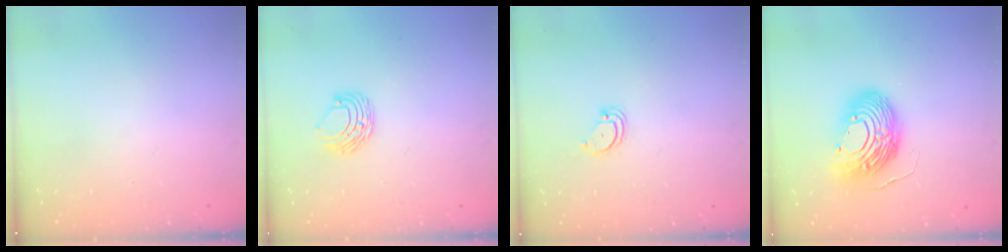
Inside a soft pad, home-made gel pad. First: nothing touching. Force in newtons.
{"total": 7.1, "press": 7.0, "slide": 0.7}
{"total": 3.0, "press": 3.0, "slide": 0.2}
{"total": 14.7, "press": 14.7, "slide": 1.3}